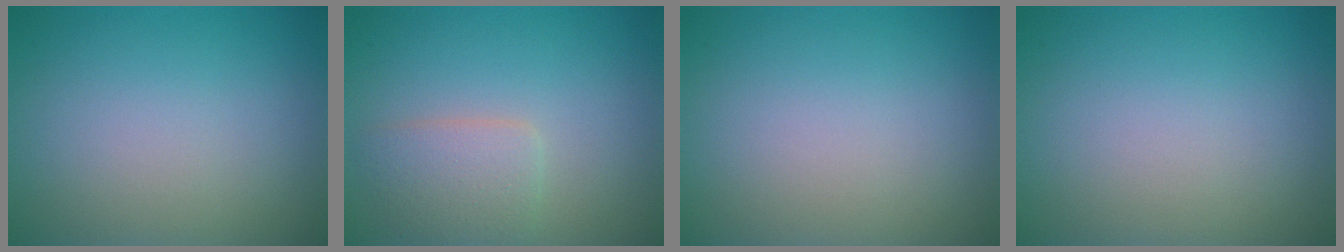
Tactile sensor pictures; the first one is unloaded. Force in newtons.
{"total": 2.8, "press": 2.8, "slide": 0.0}
{"total": 0.0}
{"total": 0.0}